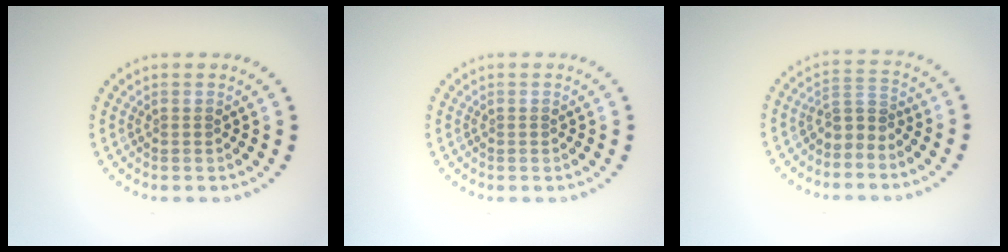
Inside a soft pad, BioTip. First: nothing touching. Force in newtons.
{"total": 0.0}
{"total": 2.1, "press": 1.6, "slide": 1.3}